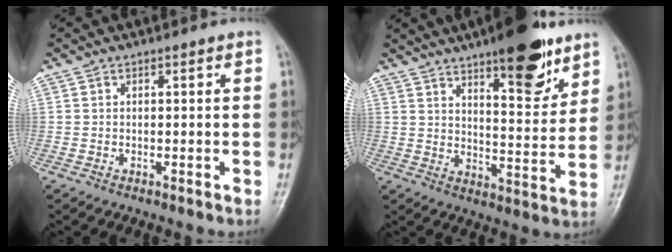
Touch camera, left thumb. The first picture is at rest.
{"total": 15.4, "force": [10.1, 4.8, 10.6], "torque": [-0.119, -0.061, 0.152]}